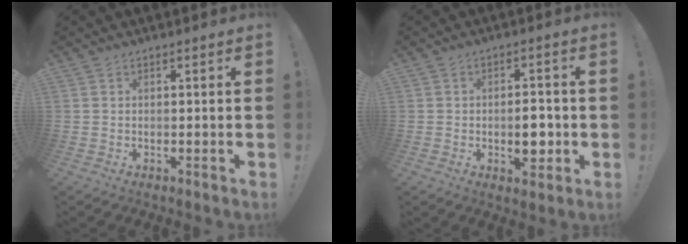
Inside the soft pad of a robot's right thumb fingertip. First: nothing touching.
{"total": 6.7, "force": [-1.5, 4.3, 4.9], "torque": [-0.056, 0.011, -0.025]}